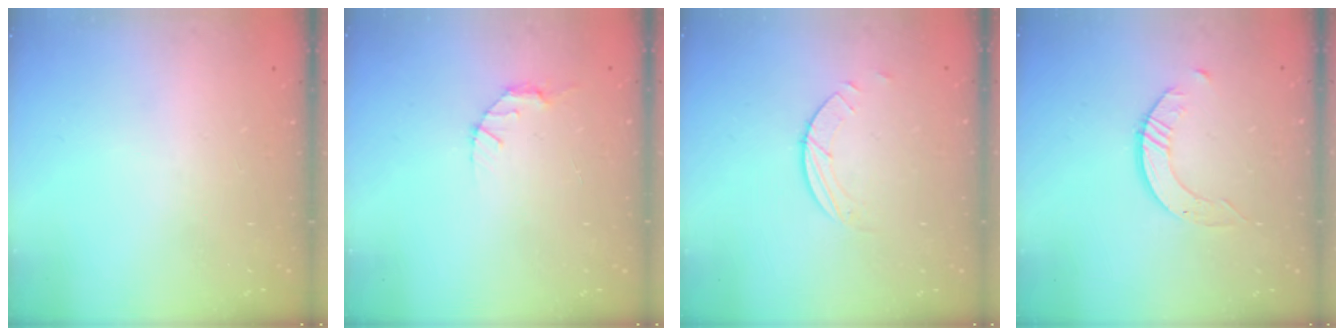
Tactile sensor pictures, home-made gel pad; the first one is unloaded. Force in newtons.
{"total": 2.8, "press": 2.8, "slide": 0.4}
{"total": 1.7, "press": 1.7, "slide": 0.2}
{"total": 2.4, "press": 2.4, "slide": 0.3}